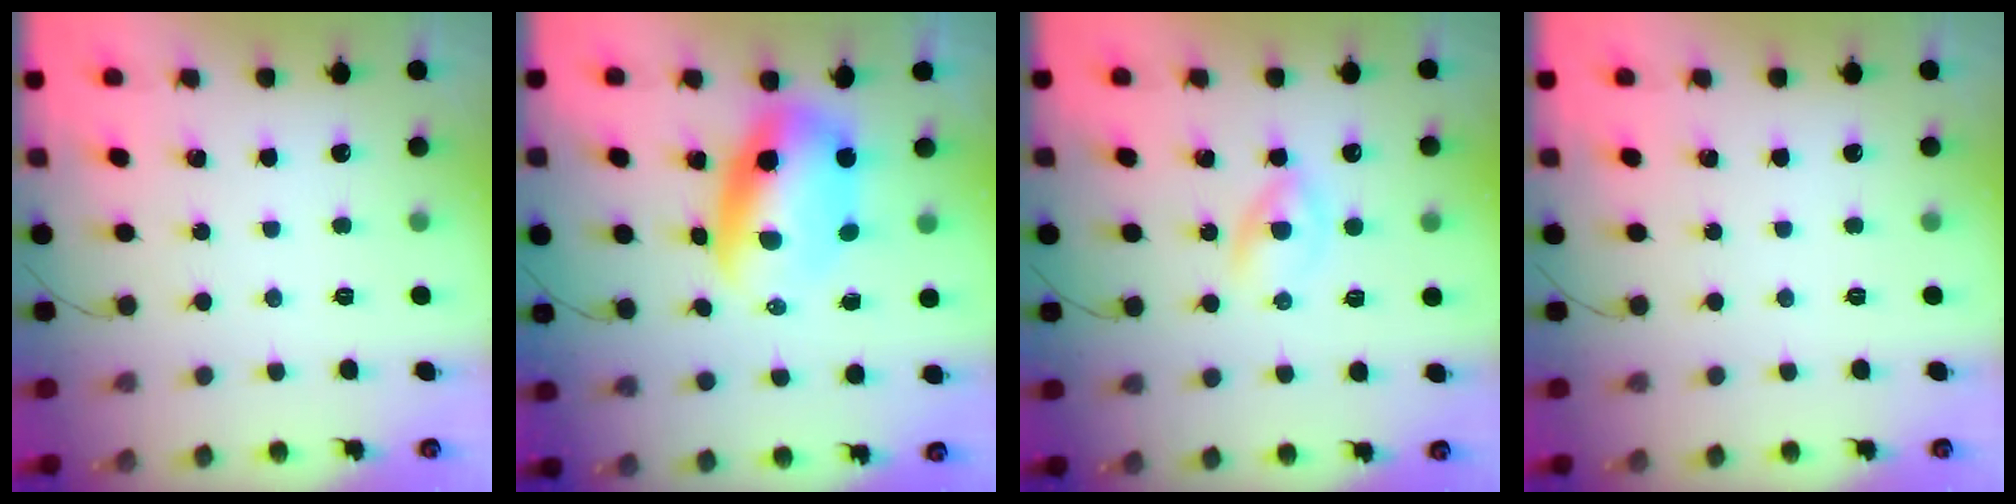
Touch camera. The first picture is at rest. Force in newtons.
{"total": 9.5, "press": 9.3, "slide": 2.3}
{"total": 2.5, "press": 2.2, "slide": 1.2}
{"total": 0.0}